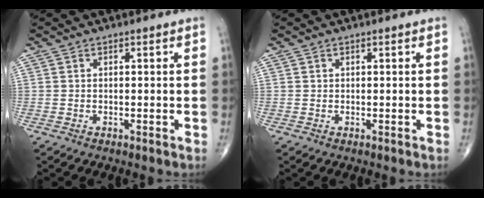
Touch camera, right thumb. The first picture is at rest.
{"total": 0.0}